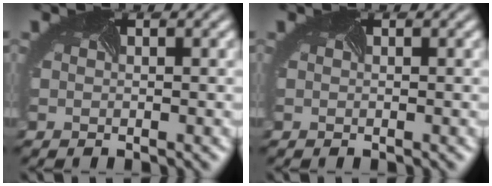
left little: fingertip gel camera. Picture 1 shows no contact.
{"total": 0.0}